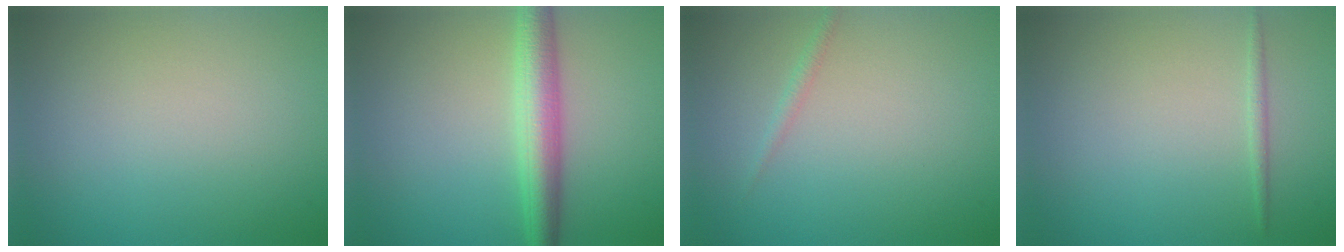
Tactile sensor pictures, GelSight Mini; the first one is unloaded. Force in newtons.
{"total": 4.4, "press": 4.4, "slide": 0.0}
{"total": 0.8, "press": 0.8, "slide": 0.1}
{"total": 0.7, "press": 0.7, "slide": 0.0}